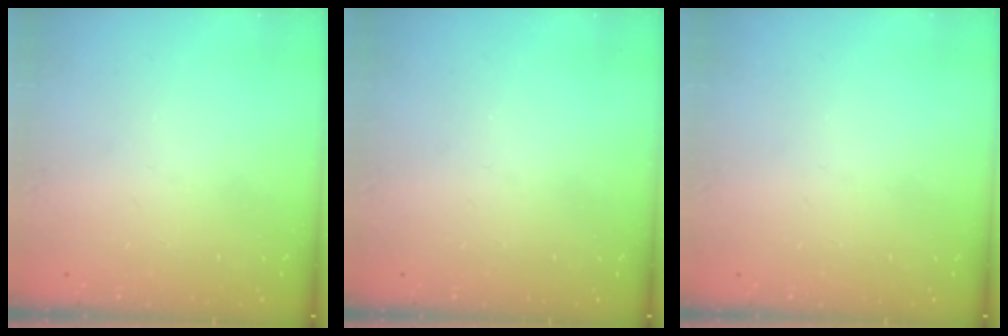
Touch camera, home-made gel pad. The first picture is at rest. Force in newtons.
{"total": 0.0}
{"total": 0.0}